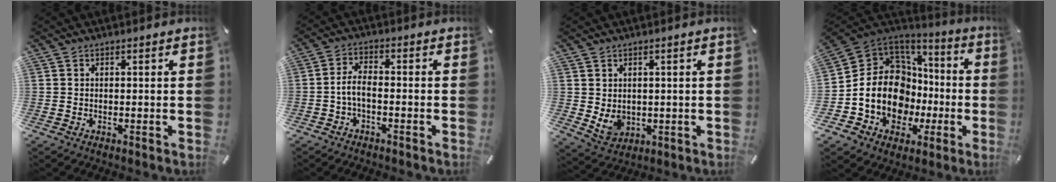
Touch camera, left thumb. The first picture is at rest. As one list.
[{"total": 4.5, "force": [-1.8, 1.8, 3.7], "torque": [-0.085, 0.006, -0.039]}, {"total": 4.9, "force": [1.3, 4.2, 2.2], "torque": [-0.041, -0.010, 0.024]}, {"total": 17.4, "force": [-0.4, 14.0, 10.2], "torque": [-0.230, -0.031, -0.004]}]